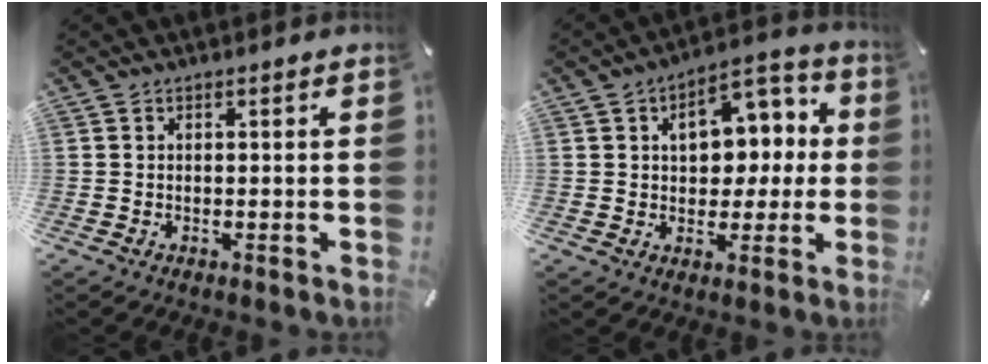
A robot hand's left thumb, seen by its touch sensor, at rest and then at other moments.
{"total": 11.9, "force": [2.2, 8.8, 7.7], "torque": [-0.097, -0.003, 0.036]}